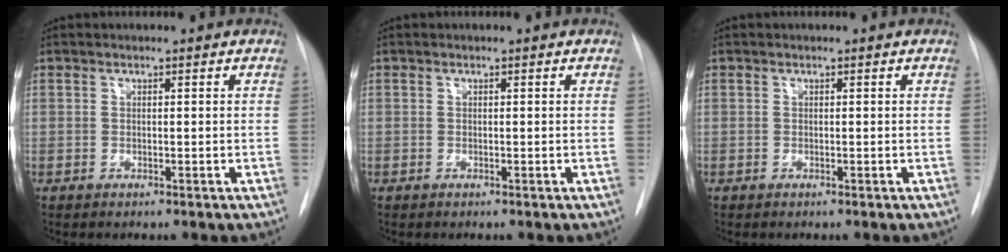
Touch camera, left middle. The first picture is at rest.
{"total": 0.0}
{"total": 0.0}